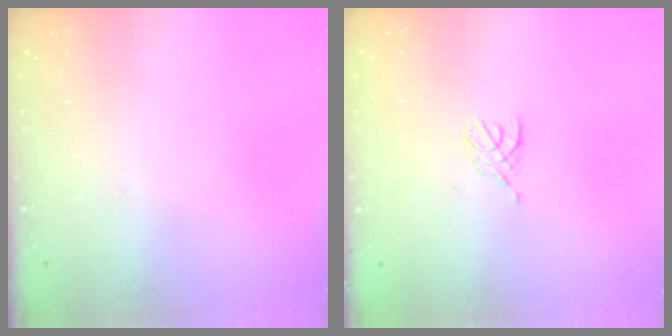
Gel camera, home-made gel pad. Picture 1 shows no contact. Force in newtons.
{"total": 3.4, "press": 3.3, "slide": 0.5}